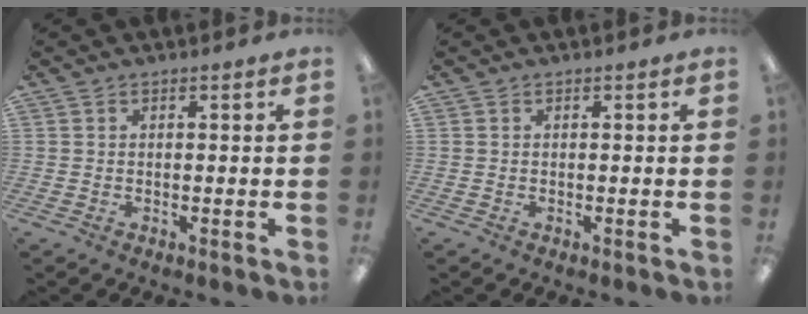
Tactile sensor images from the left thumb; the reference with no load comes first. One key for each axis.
{"total": 0.0}